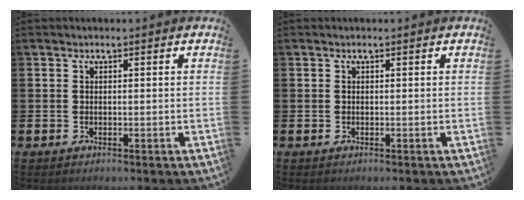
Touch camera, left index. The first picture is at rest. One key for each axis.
{"total": 0.0}